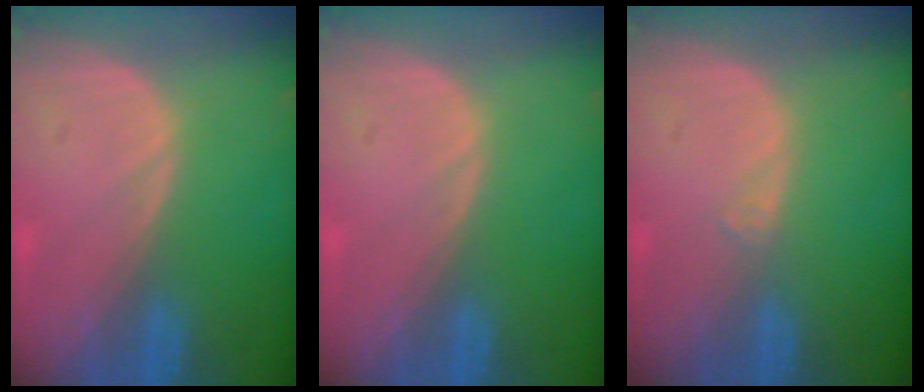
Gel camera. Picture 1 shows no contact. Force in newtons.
{"total": 0.0}
{"total": 0.6, "press": 0.5, "slide": 0.2}